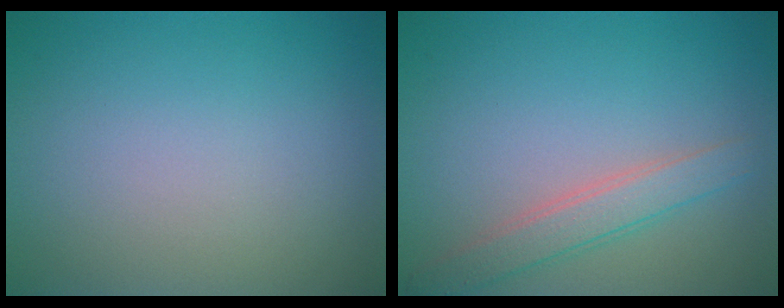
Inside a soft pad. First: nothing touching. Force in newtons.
{"total": 2.7, "press": 2.7, "slide": 0.1}